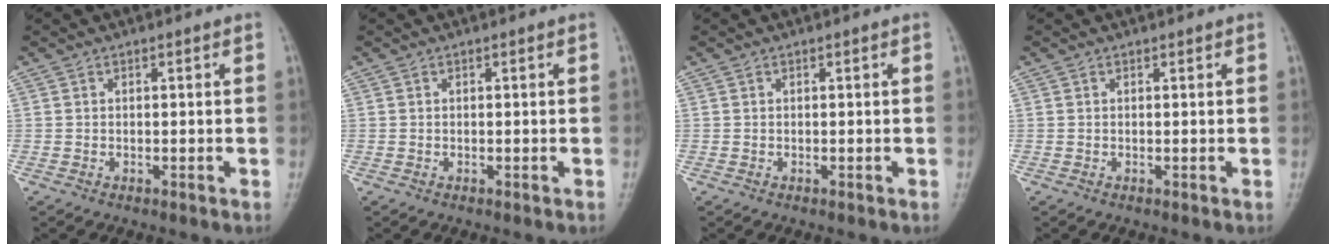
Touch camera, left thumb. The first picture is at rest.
{"total": 0.0}
{"total": 0.0}
{"total": 0.0}